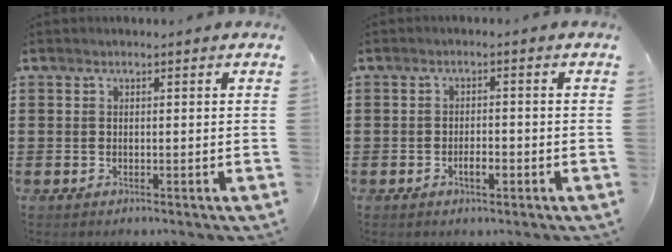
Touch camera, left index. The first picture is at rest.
{"total": 2.5, "force": [-0.9, 0.9, 2.1], "torque": [-0.039, 0.002, -0.016]}